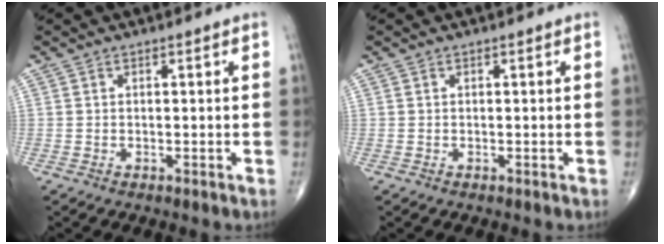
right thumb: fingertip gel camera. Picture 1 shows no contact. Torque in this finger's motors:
{"motor_torque": [0.04, 0.05, -0.09, -0.01, 0.00]}